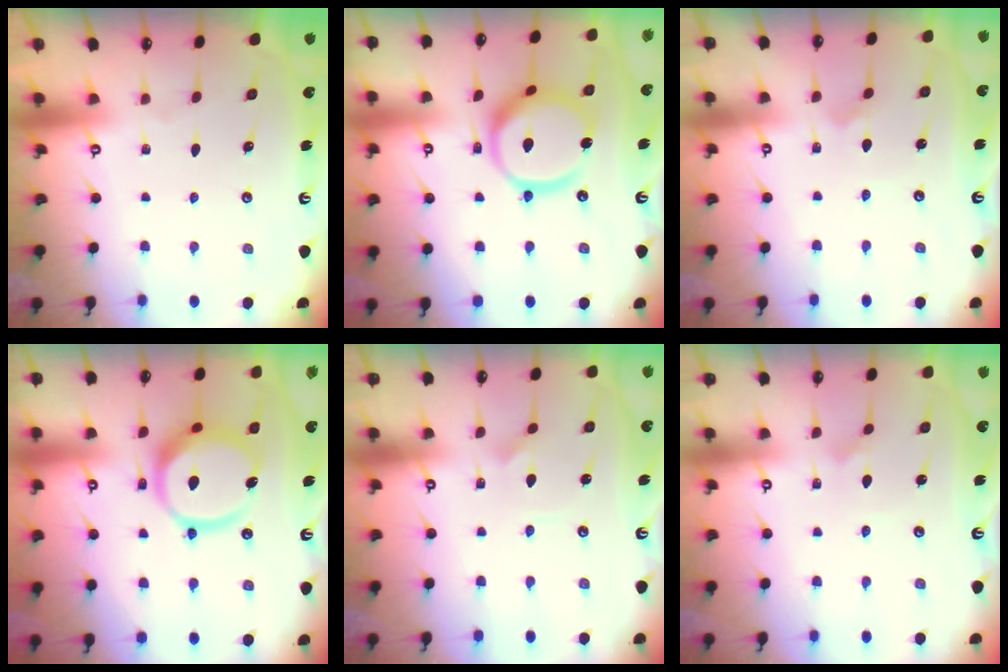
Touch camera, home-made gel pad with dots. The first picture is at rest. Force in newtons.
{"total": 14.7, "press": 14.6, "slide": 1.6}
{"total": 2.6, "press": 2.6, "slide": 0.3}
{"total": 15.3, "press": 15.1, "slide": 1.8}
{"total": 2.7, "press": 2.7, "slide": 0.1}
{"total": 1.9, "press": 1.9, "slide": 0.2}